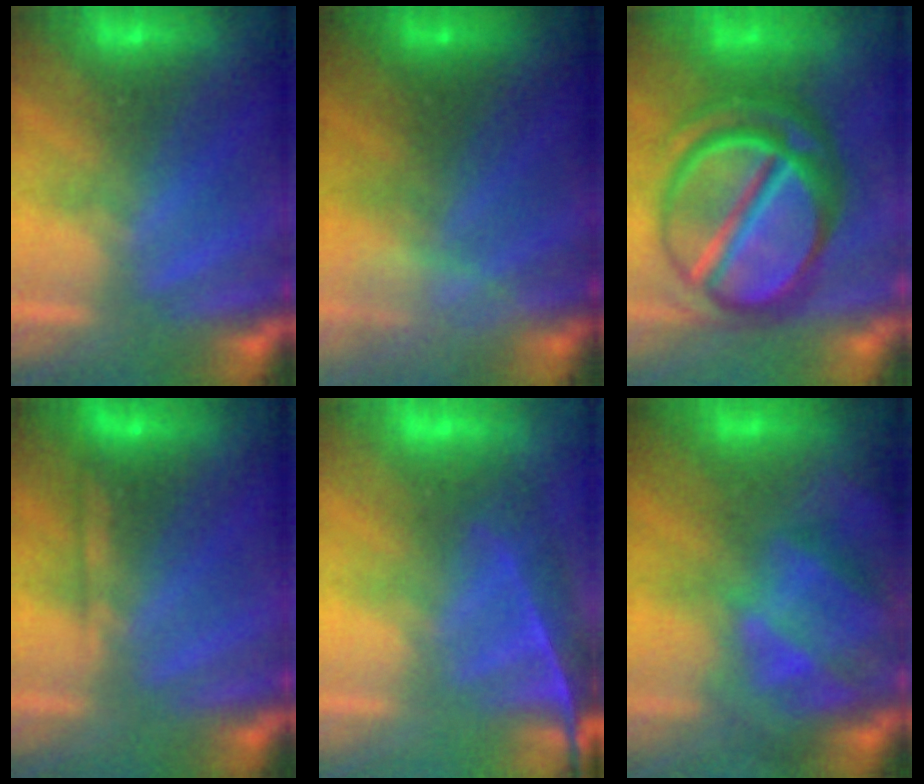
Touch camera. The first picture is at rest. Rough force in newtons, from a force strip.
{"total": 2.4}
{"total": 7.1}
{"total": 2.2}
{"total": 4.1}
{"total": 4.7}